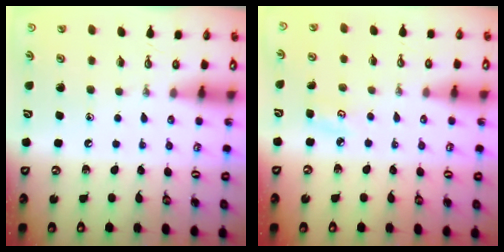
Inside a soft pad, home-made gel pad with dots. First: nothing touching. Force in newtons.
{"total": 3.9, "press": 3.9, "slide": 0.4}